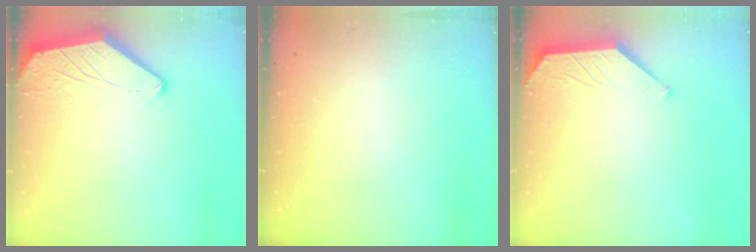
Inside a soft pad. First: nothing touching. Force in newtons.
{"total": 0.0}
{"total": 1.1, "press": 1.0, "slide": 0.3}